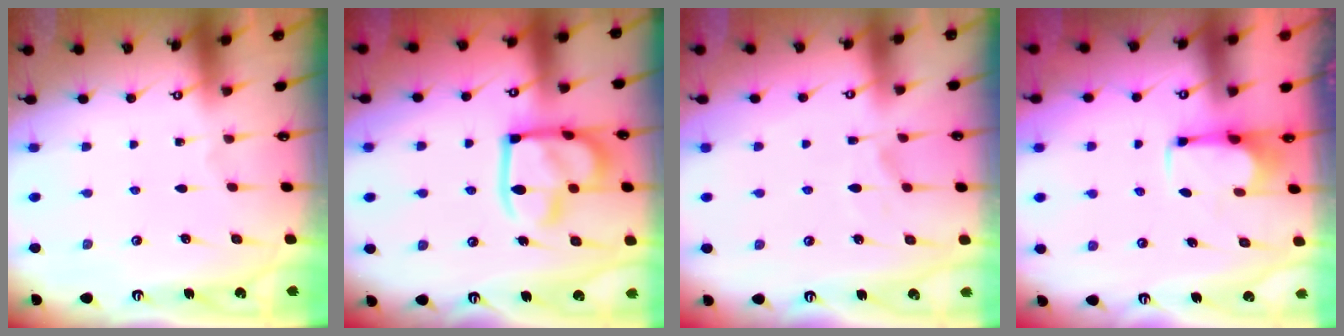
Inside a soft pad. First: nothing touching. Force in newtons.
{"total": 18.0, "press": 17.9, "slide": 2.0}
{"total": 1.5, "press": 1.0, "slide": 1.1}
{"total": 2.8, "press": 2.6, "slide": 0.8}